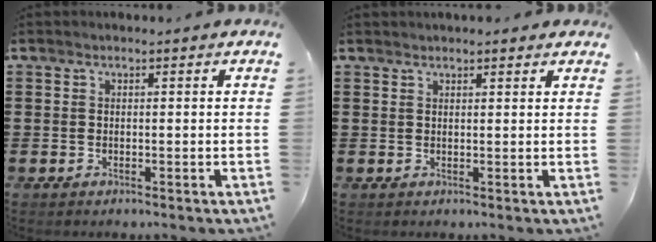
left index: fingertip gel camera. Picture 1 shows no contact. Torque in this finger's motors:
{"motor_torque": [1.24, -0.90, 0.77, 0.09]}